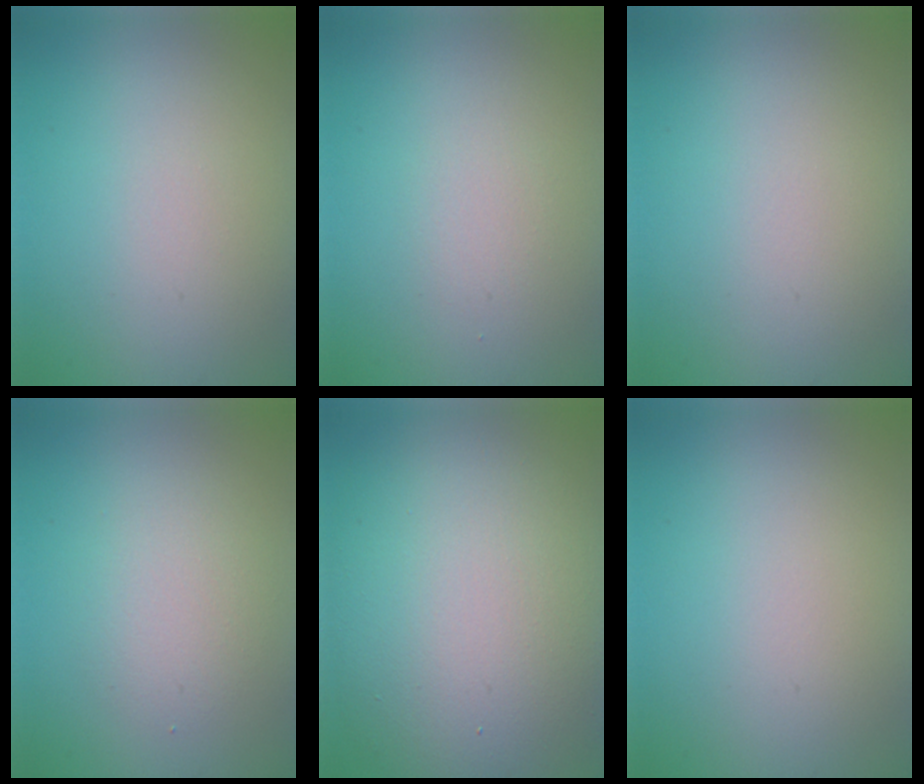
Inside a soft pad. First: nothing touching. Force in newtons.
{"total": 2.6, "press": 2.6, "slide": 0.3}
{"total": 0.0}
{"total": 2.4, "press": 2.4, "slide": 0.2}
{"total": 14.1, "press": 14.1, "slide": 0.8}
{"total": 0.0}